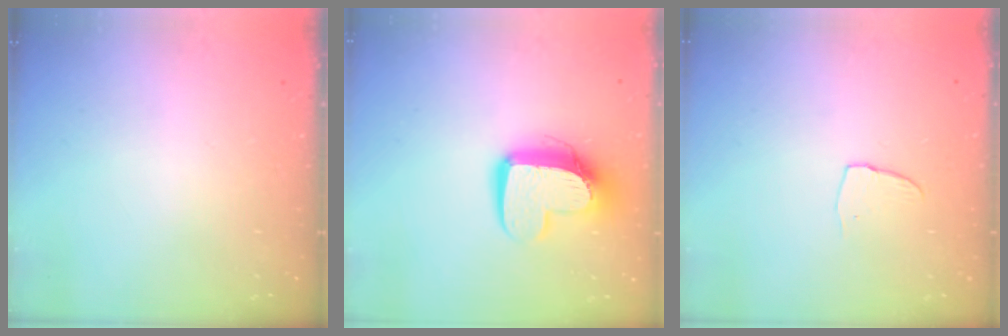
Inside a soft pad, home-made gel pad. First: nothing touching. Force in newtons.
{"total": 12.2, "press": 12.2, "slide": 1.2}
{"total": 3.6, "press": 3.6, "slide": 0.3}